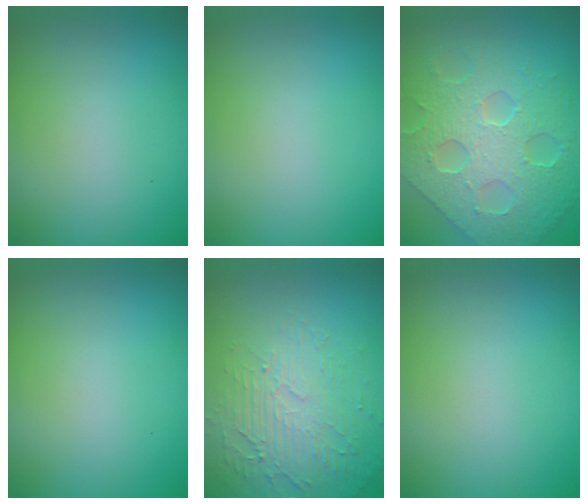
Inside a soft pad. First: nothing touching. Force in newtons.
{"total": 0.0}
{"total": 8.9, "press": 6.4, "slide": 6.2}
{"total": 0.0}
{"total": 4.3, "press": 3.2, "slide": 2.8}
{"total": 0.0}